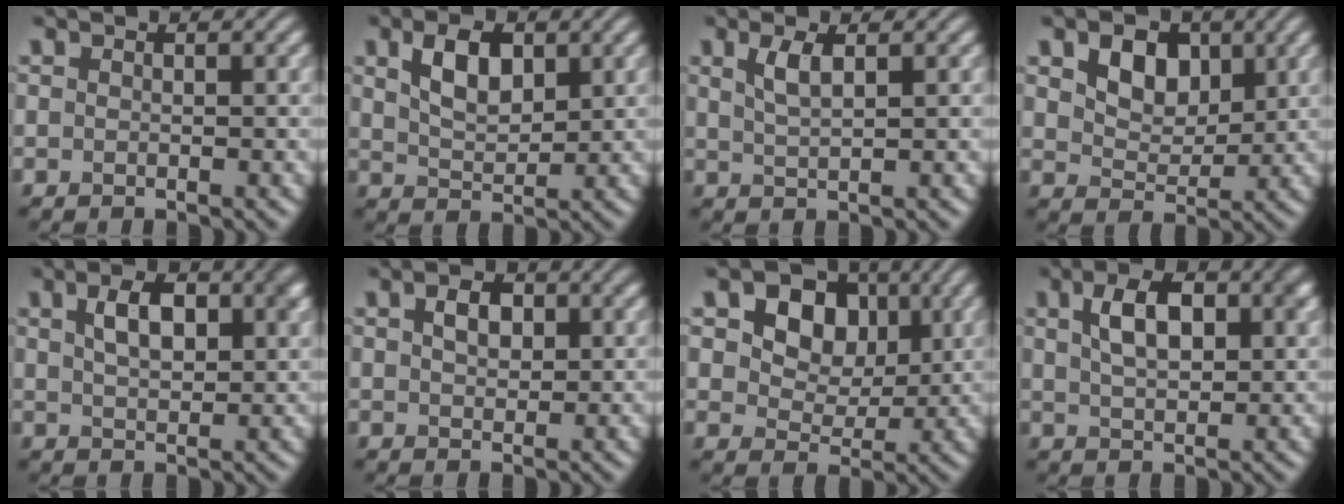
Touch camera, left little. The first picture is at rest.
{"total": 4.1, "force": [1.8, 2.3, 3.0], "torque": [-0.060, 0.004, 0.035]}
{"total": 2.1, "force": [1.0, 0.6, 1.7], "torque": [-0.035, 0.000, 0.022]}
{"total": 4.4, "force": [1.8, 3.0, 2.6], "torque": [-0.055, -0.004, 0.025]}
{"total": 5.2, "force": [1.7, 2.6, 4.1], "torque": [-0.073, 0.007, 0.030]}
{"total": 2.6, "force": [0.9, 1.6, 1.9], "torque": [-0.035, 0.003, 0.016]}
{"total": 7.6, "force": [2.9, 5.6, 4.3], "torque": [-0.090, 0.002, 0.042]}
{"total": 5.8, "force": [1.8, 2.9, 4.6], "torque": [-0.084, 0.008, 0.031]}